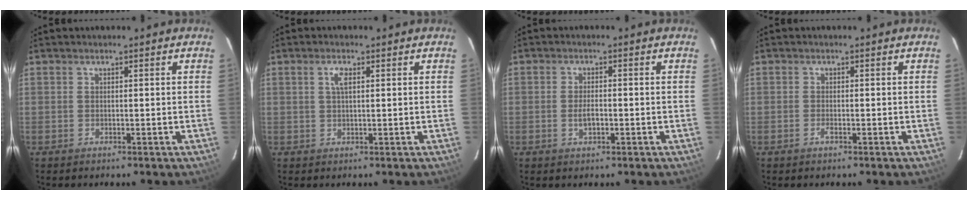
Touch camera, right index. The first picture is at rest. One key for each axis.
{"total": 2.2, "fx": 0.7, "fy": 0.8, "fz": 1.9, "tx": -0.038, "ty": 0.005, "tz": 0.014}
{"total": 2.7, "fx": -0.9, "fy": 1.1, "fz": 2.2, "tx": -0.043, "ty": 0.002, "tz": -0.015}
{"total": 1.1, "fx": -0.7, "fy": 0.3, "fz": 0.8, "tx": -0.017, "ty": 0.002, "tz": -0.013}